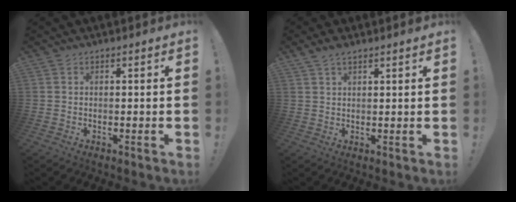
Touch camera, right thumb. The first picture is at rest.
{"total": 3.1, "force": [2.5, 0.8, 1.8], "torque": [-0.034, -0.011, 0.044]}